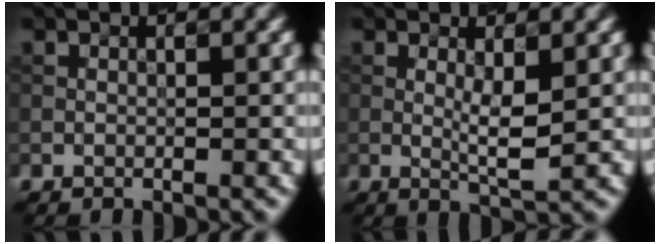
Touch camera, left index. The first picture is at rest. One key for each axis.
{"total": 2.7, "fx": 0.4, "fy": 0.4, "fz": 2.6, "tx": -0.048, "ty": -0.009, "tz": 0.009}